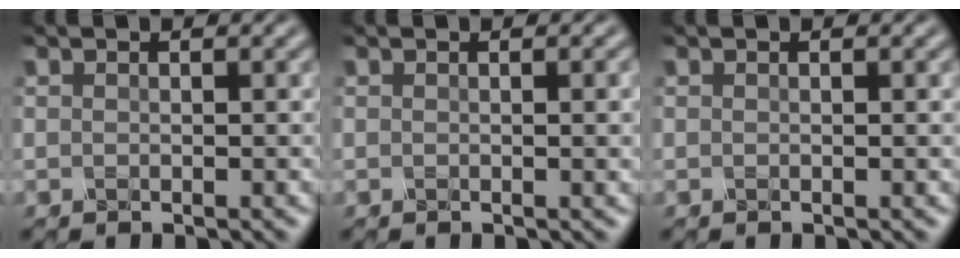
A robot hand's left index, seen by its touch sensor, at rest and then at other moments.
{"total": 2.7, "force": [0.5, 1.3, 2.4], "torque": [-0.006, 0.017, -0.005]}
{"total": 0.5, "force": [0.1, 0.2, 0.4], "torque": [0.001, -0.003, -0.001]}